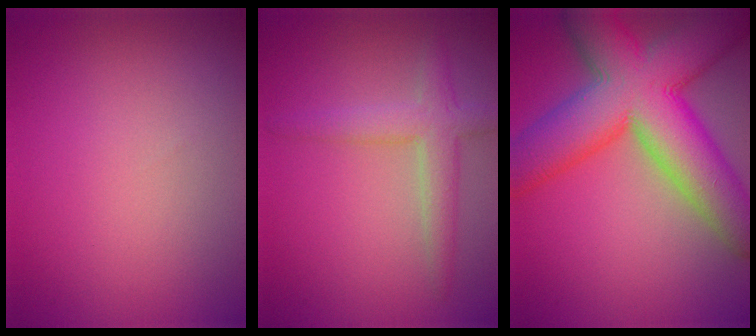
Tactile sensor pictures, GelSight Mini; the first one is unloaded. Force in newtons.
{"total": 3.4, "press": 3.4, "slide": 0.2}
{"total": 13.6, "press": 13.6, "slide": 0.3}